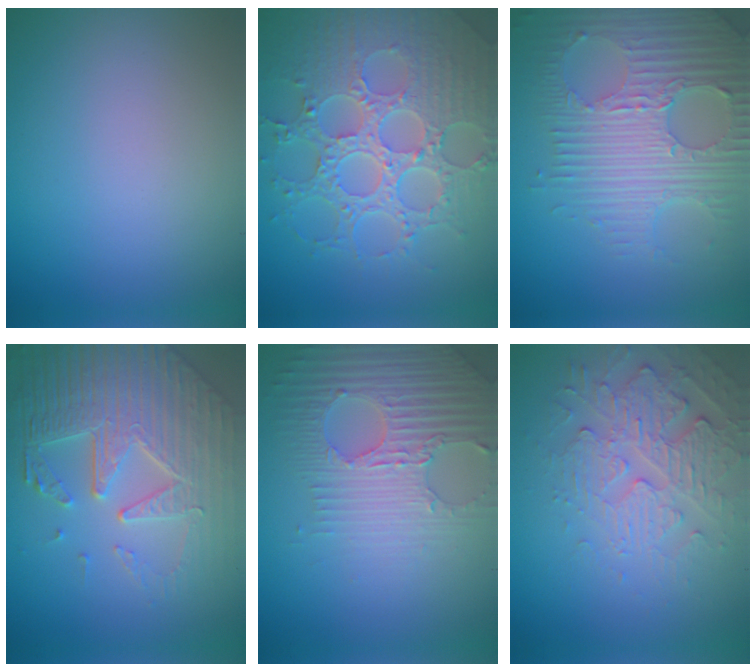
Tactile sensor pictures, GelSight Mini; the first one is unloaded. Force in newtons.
{"total": 8.4, "press": 6.2, "slide": 5.6}
{"total": 8.0, "press": 5.6, "slide": 5.8}
{"total": 8.1, "press": 6.0, "slide": 5.5}
{"total": 4.7, "press": 4.3, "slide": 2.0}
{"total": 4.0, "press": 3.6, "slide": 1.8}